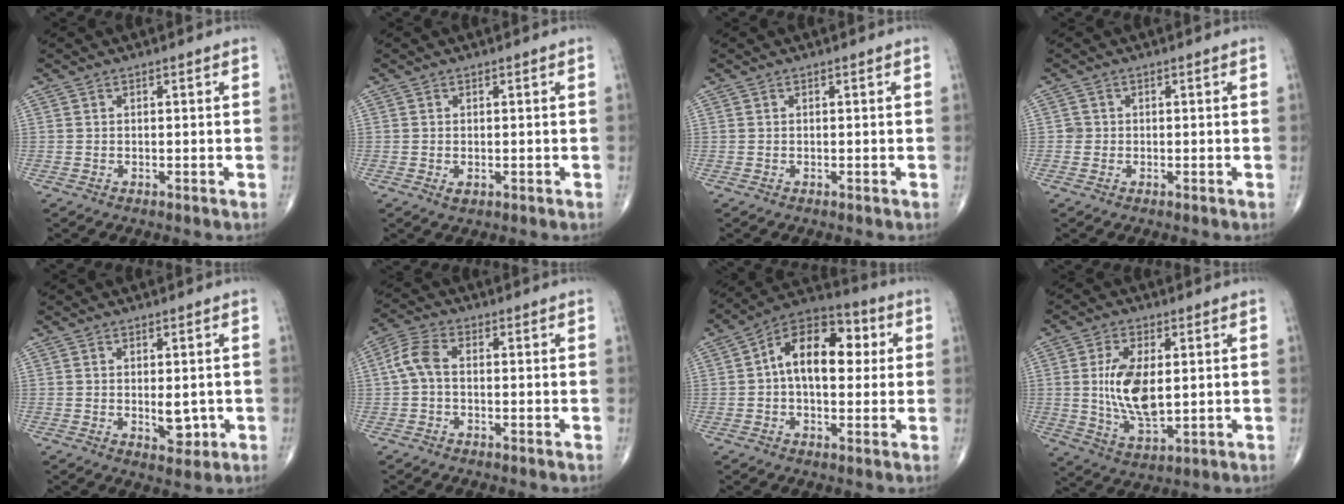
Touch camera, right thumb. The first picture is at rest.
{"total": 1.4, "force": [-0.3, 0.9, 1.0], "torque": [-0.016, -0.003, -0.002]}
{"total": 0.0}
{"total": 1.2, "force": [-0.1, 1.2, 0.1], "torque": [0.006, 0.004, -0.004]}
{"total": 4.1, "force": [-0.4, 2.1, 3.5], "torque": [-0.036, -0.008, 0.002]}
{"total": 5.2, "force": [-0.1, 3.0, 4.3], "torque": [-0.096, 0.016, -0.011]}
{"total": 14.9, "force": [2.1, 8.8, 11.8], "torque": [-0.161, 0.032, 0.023]}
{"total": 11.8, "force": [1.0, 5.8, 10.2], "torque": [-0.194, -0.017, 0.027]}